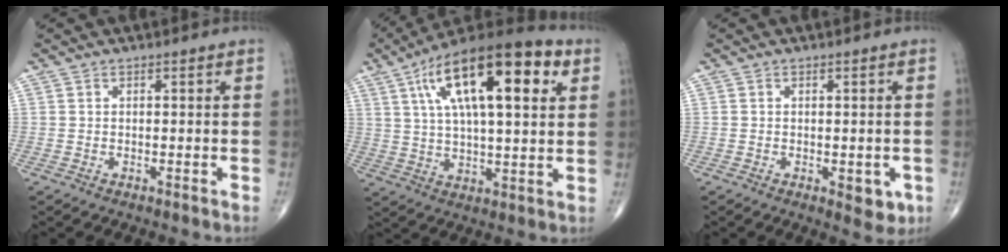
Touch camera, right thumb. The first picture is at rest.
{"total": 23.0, "force": [8.7, 8.1, 19.7], "torque": [-0.323, 0.003, 0.136]}
{"total": 4.1, "force": [-1.1, 2.2, 3.2], "torque": [-0.023, -0.005, -0.010]}